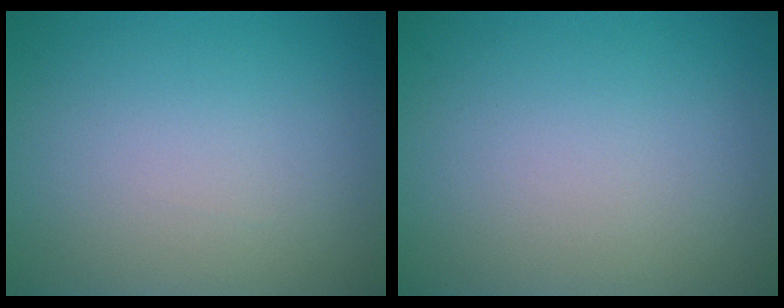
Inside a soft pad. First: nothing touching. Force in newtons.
{"total": 0.0}